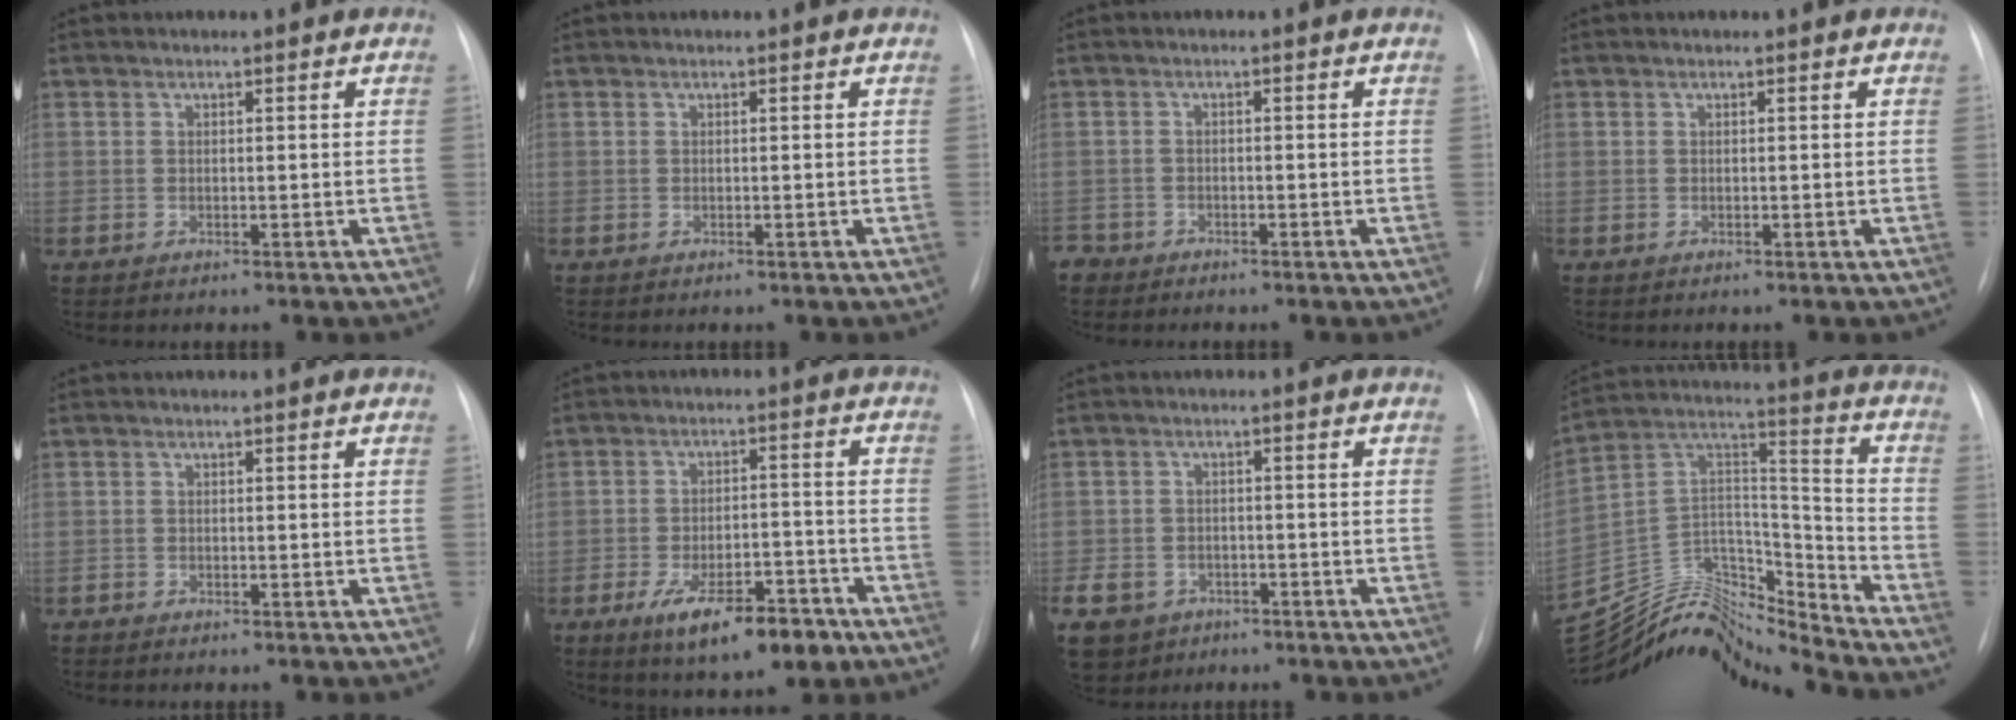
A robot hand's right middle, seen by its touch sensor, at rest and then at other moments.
{"total": 0.0}
{"total": 2.7, "force": [-2.4, 1.1, -0.3], "torque": [0.003, 0.000, -0.047]}
{"total": 0.0}
{"total": 0.6, "force": [-0.6, 0.1, 0.0], "torque": [-0.006, -0.001, -0.013]}
{"total": 11.1, "force": [-6.5, 4.0, 8.0], "torque": [-0.126, -0.001, -0.097]}
{"total": 11.7, "force": [-6.6, 8.9, 3.7], "torque": [-0.115, -0.003, -0.099]}
{"total": 19.1, "force": [-18.6, 2.4, 3.6], "torque": [-0.060, 0.070, -0.323]}